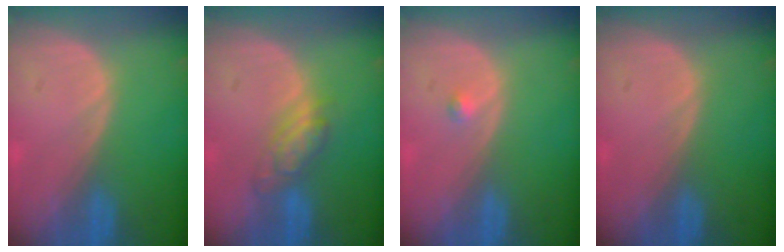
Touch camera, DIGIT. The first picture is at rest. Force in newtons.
{"total": 5.4, "press": 4.7, "slide": 2.7}
{"total": 0.8, "press": 0.8, "slide": 0.2}
{"total": 0.0}